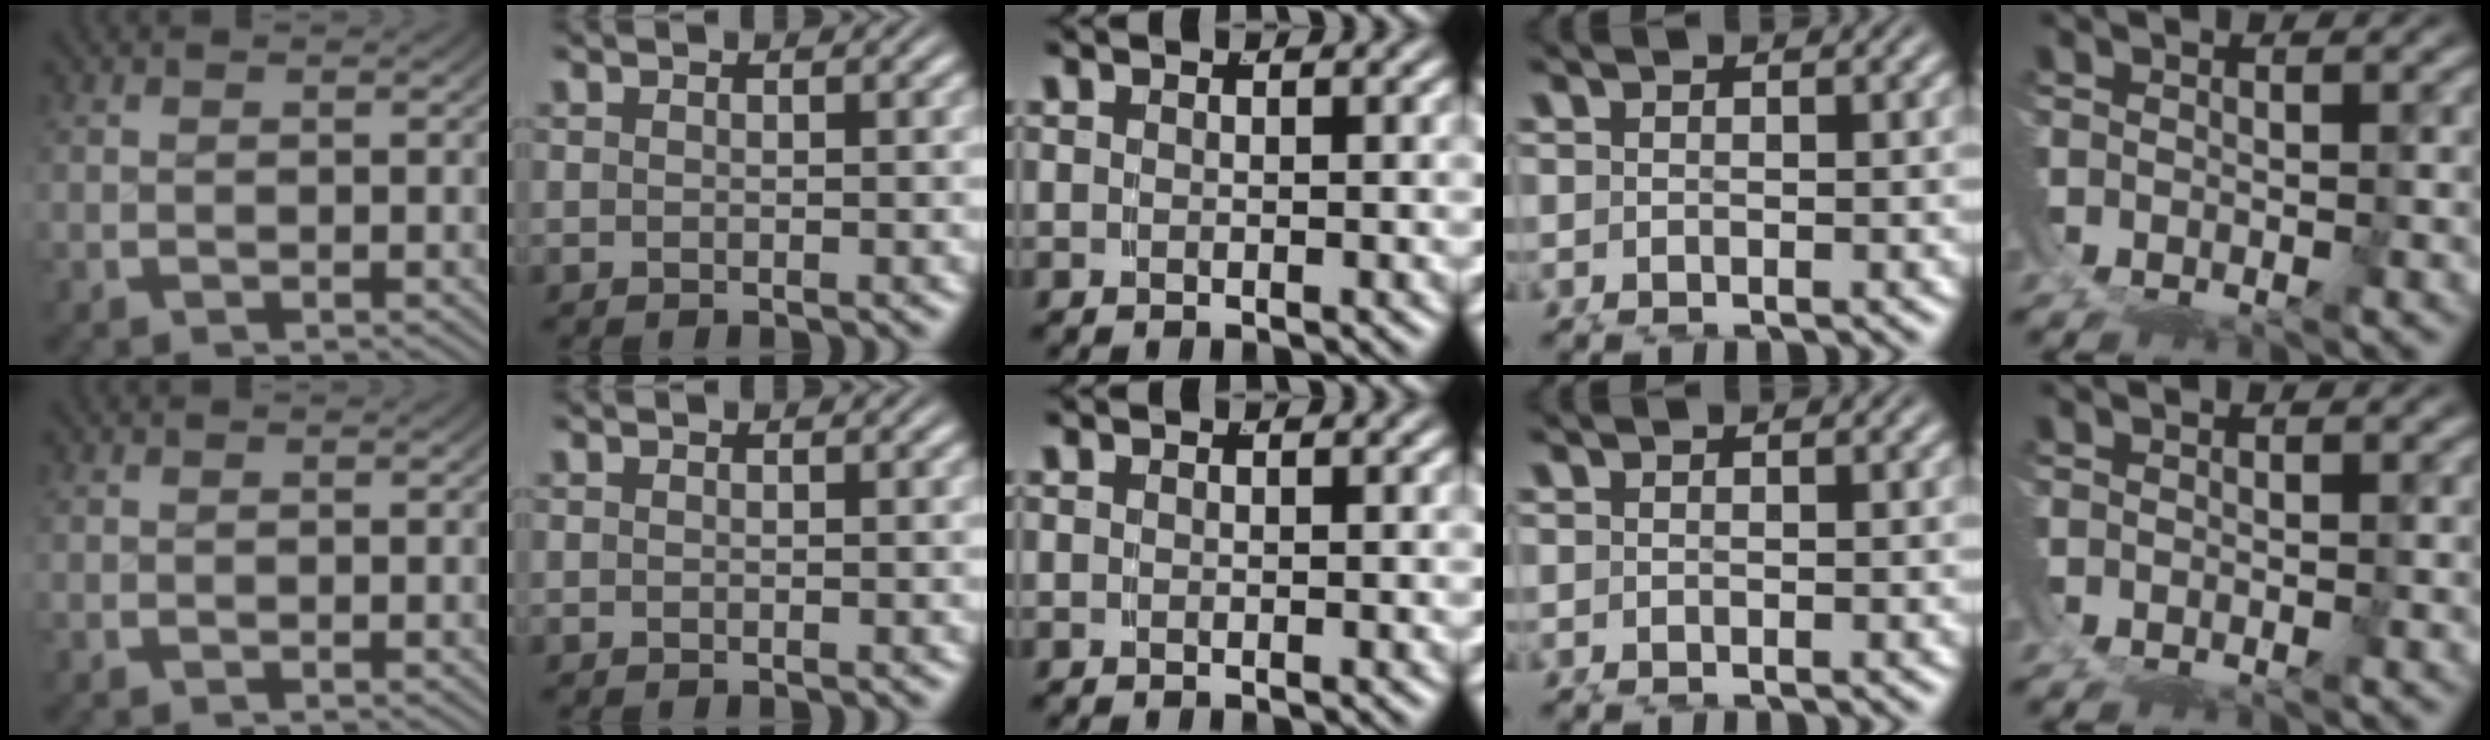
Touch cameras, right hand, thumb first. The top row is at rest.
{}